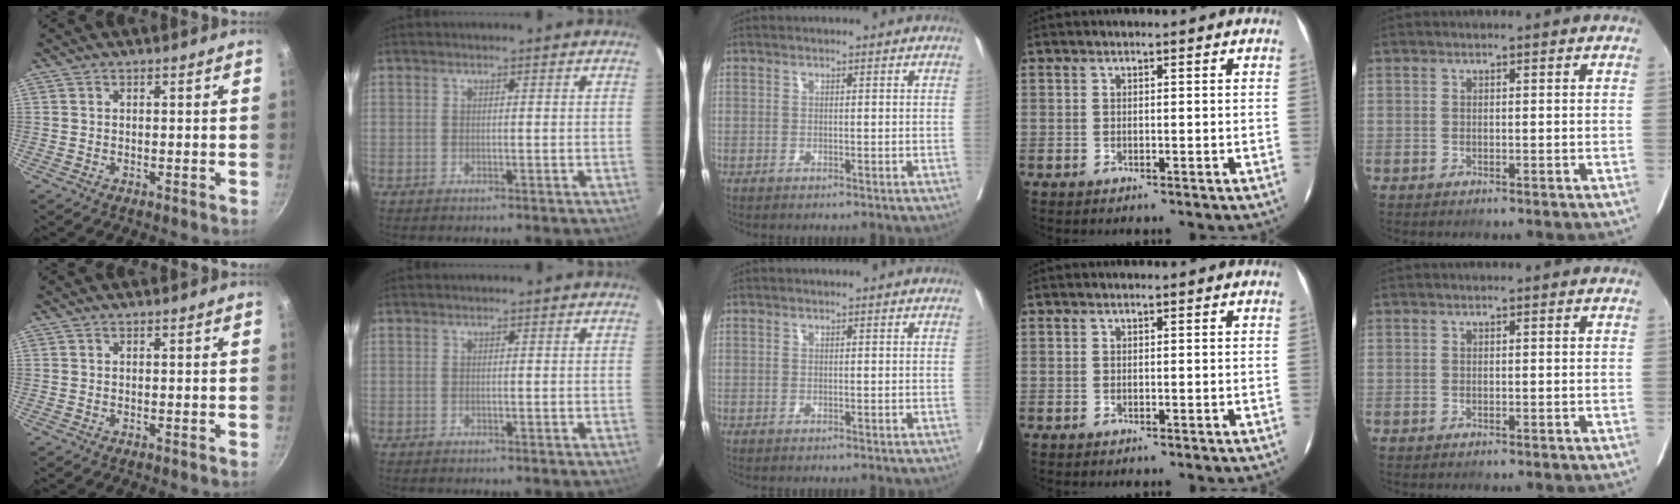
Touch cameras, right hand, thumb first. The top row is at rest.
{}